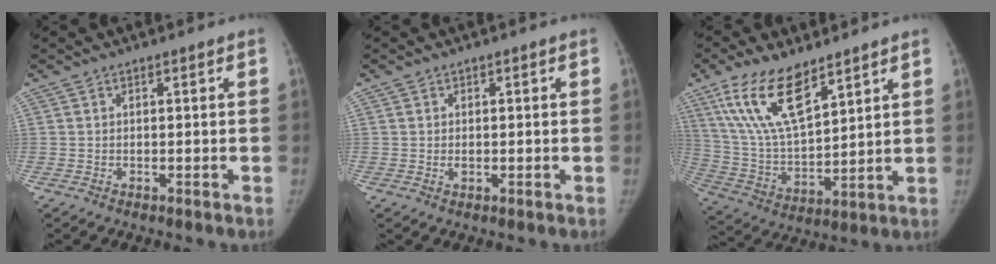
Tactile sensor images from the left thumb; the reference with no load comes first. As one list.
[{"total": 1.0, "force": [-0.1, 0.8, 0.6], "torque": [-0.007, 0.000, 0.000]}, {"total": 16.2, "force": [9.9, 6.3, 11.1], "torque": [-0.196, -0.040, 0.200]}]